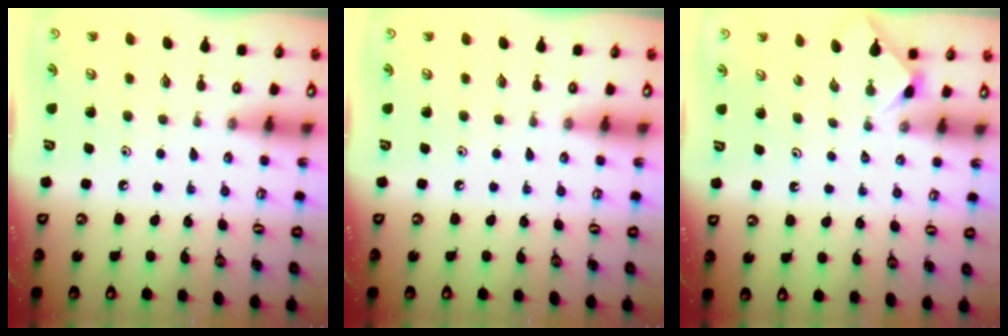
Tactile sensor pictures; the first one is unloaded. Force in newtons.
{"total": 0.0}
{"total": 2.1, "press": 2.1, "slide": 0.4}